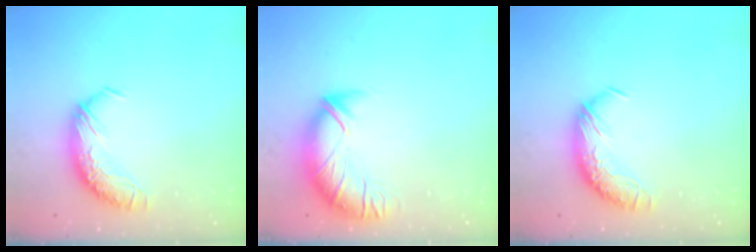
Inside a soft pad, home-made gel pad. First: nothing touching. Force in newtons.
{"total": 2.8, "press": 1.3, "slide": 2.5}
{"total": 0.0}